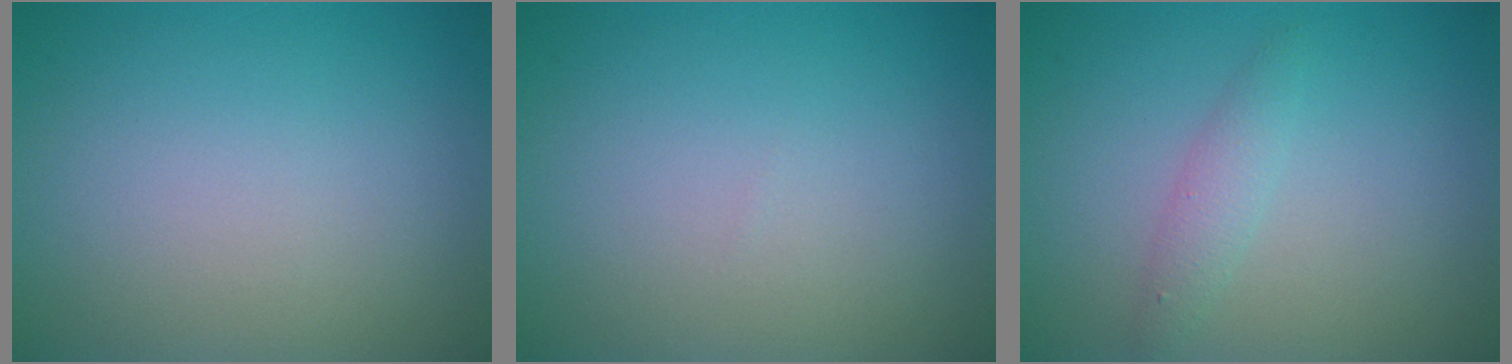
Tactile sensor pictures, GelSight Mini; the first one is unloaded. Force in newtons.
{"total": 0.0}
{"total": 1.6, "press": 1.6, "slide": 0.1}